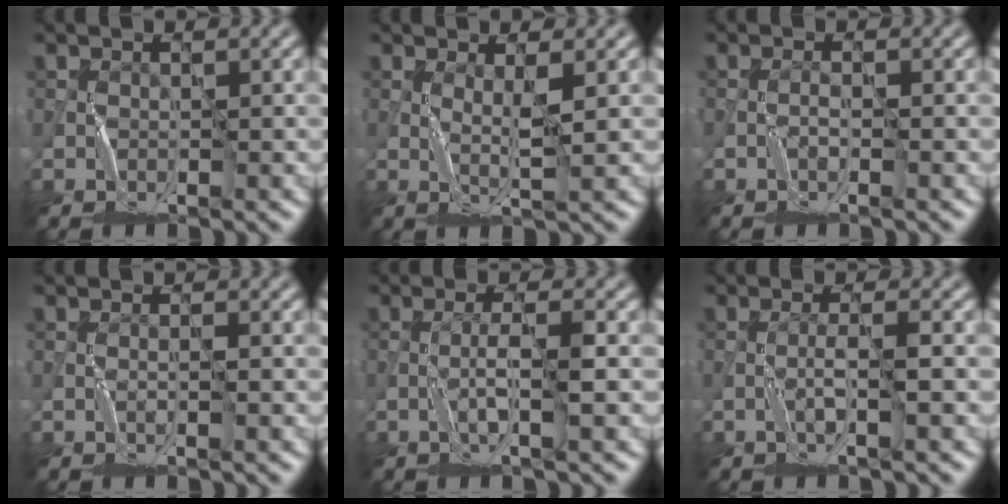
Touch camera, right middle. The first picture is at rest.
{"total": 1.3, "force": [0.8, -0.8, 0.7], "torque": [-0.021, -0.005, 0.018]}
{"total": 0.8, "force": [-0.4, -0.6, -0.4], "torque": [0.001, 0.002, -0.010]}
{"total": 0.7, "force": [-0.2, -0.6, -0.3], "torque": [0.000, 0.000, -0.006]}
{"total": 2.0, "force": [-0.7, -0.7, 1.8], "torque": [-0.038, 0.007, -0.018]}
{"total": 1.4, "force": [-0.7, -0.9, 0.8], "torque": [-0.020, 0.006, -0.017]}